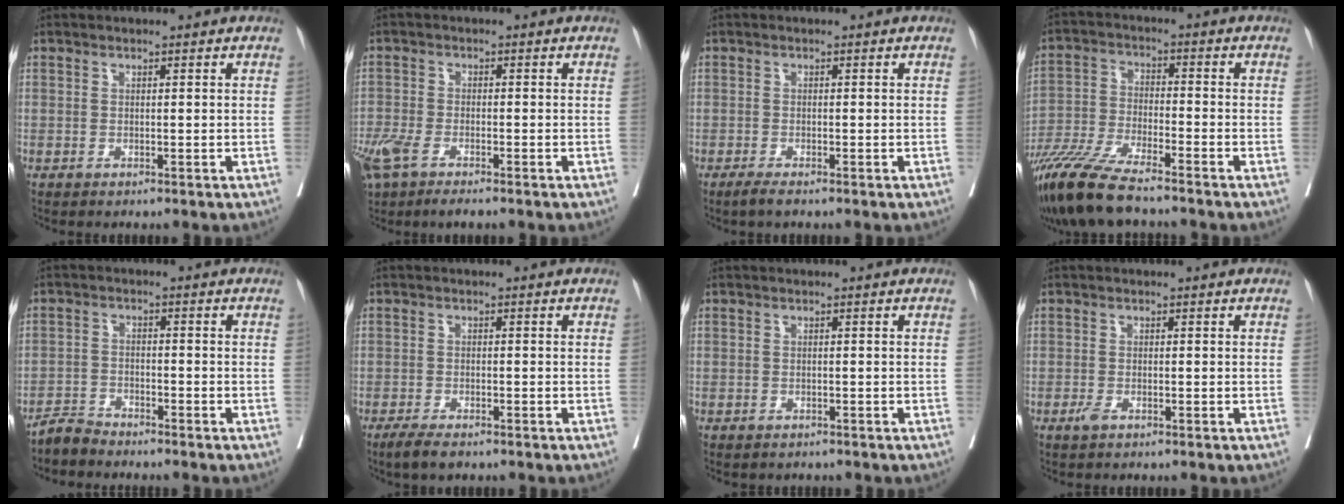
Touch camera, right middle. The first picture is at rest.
{"total": 8.2, "force": [-5.5, 2.8, 5.4], "torque": [-0.120, -0.011, -0.099]}
{"total": 1.7, "force": [-1.3, 0.1, 1.1], "torque": [-0.025, -0.005, -0.024]}
{"total": 12.1, "force": [-9.8, 1.3, 7.0], "torque": [-0.137, -0.037, -0.179]}
{"total": 2.9, "force": [-2.8, 0.2, -0.2], "torque": [0.007, -0.010, -0.056]}
{"total": 3.5, "force": [-2.6, 1.0, 2.2], "torque": [-0.040, -0.006, -0.041]}
{"total": 1.2, "force": [-1.0, 0.6, 0.2], "torque": [-0.008, 0.000, -0.014]}
{"total": 1.2, "force": [-0.7, 0.4, 0.9], "torque": [-0.018, -0.001, -0.010]}